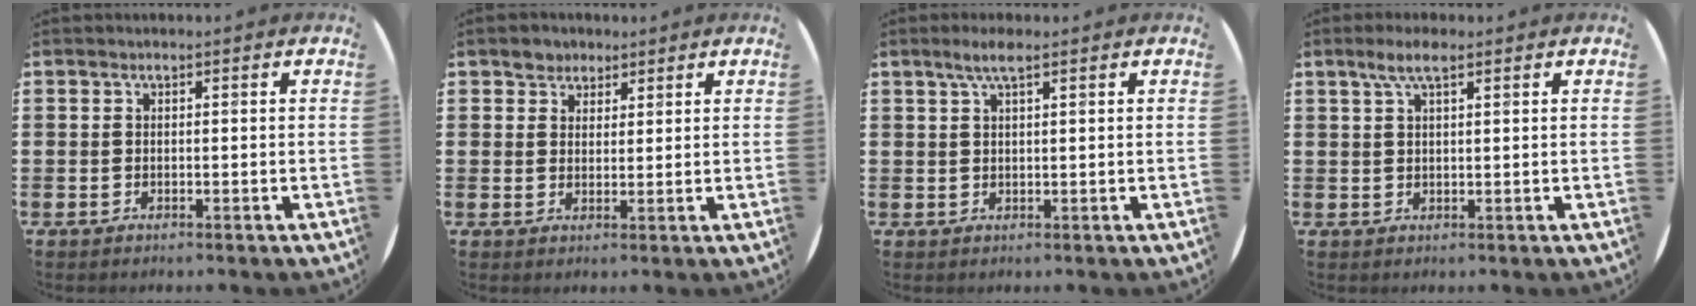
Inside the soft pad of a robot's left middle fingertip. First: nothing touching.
{"total": 2.4, "force": [1.9, 1.4, -0.1], "torque": [0.004, 0.004, 0.037]}
{"total": 2.8, "force": [1.7, 0.4, 2.1], "torque": [-0.044, 0.006, 0.029]}
{"total": 3.4, "force": [2.1, 0.8, 2.5], "torque": [-0.053, 0.007, 0.036]}